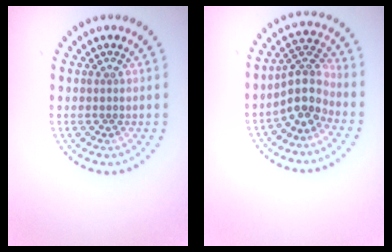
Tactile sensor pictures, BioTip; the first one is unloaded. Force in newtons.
{"total": 3.7, "press": 3.0, "slide": 2.2}